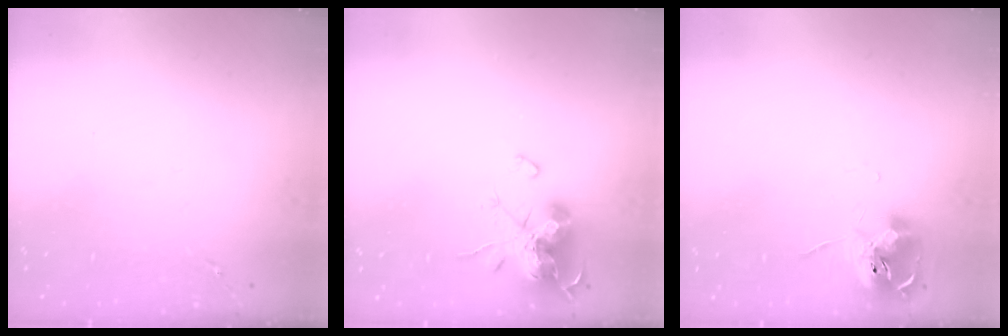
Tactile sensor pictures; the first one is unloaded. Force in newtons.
{"total": 16.4, "press": 16.4, "slide": 0.1}
{"total": 11.1, "press": 11.0, "slide": 0.6}